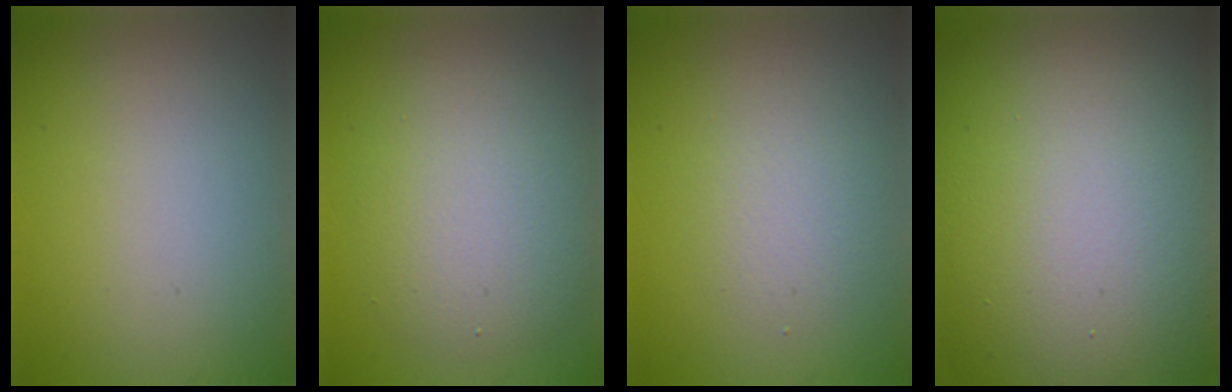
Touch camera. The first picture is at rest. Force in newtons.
{"total": 5.2, "press": 5.2, "slide": 0.1}
{"total": 2.2, "press": 2.2, "slide": 0.2}
{"total": 21.1, "press": 21.1, "slide": 1.4}